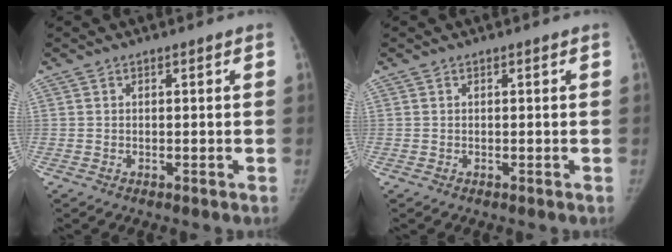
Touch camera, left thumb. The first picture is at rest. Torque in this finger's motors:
{"motor_torque": [0.05, 0.01, 0.24, -0.16, 0.06]}